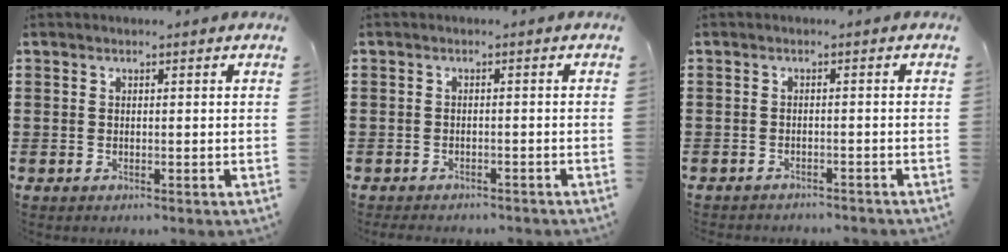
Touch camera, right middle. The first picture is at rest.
{"total": 1.6, "force": [-1.6, 0.4, -0.1], "torque": [-0.003, 0.003, -0.036]}
{"total": 1.5, "force": [-1.5, 0.2, -0.1], "torque": [-0.004, 0.003, -0.033]}